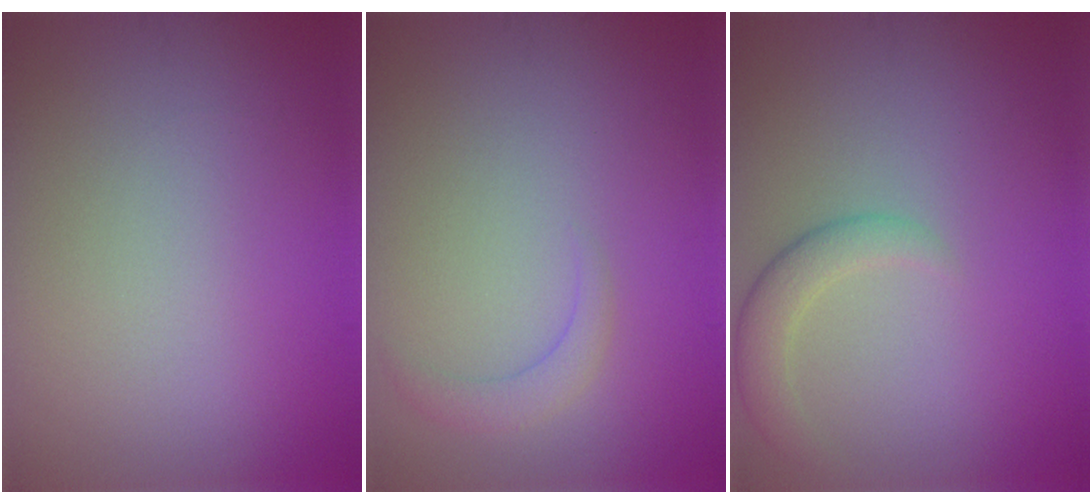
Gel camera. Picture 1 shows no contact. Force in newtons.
{"total": 1.6, "press": 1.6, "slide": 0.2}
{"total": 2.7, "press": 2.7, "slide": 0.2}